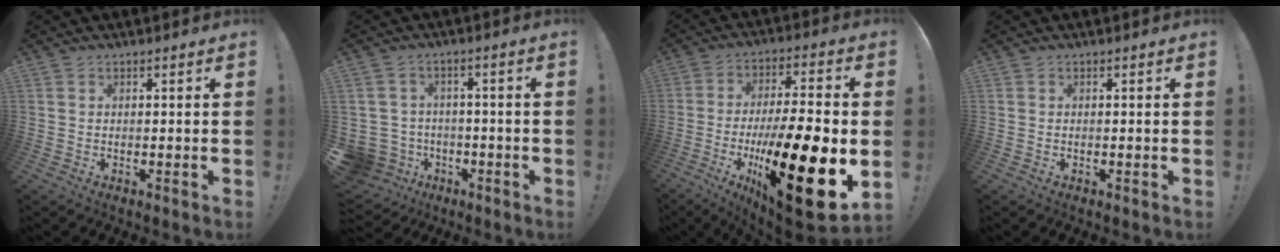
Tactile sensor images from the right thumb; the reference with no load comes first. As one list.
[{"total": 7.2, "force": [-2.0, 6.7, 1.8], "torque": [-0.066, 0.012, -0.028]}, {"total": 26.6, "force": [-6.9, 7.6, 24.5], "torque": [-0.400, 0.029, -0.103]}, {"total": 0.0}]